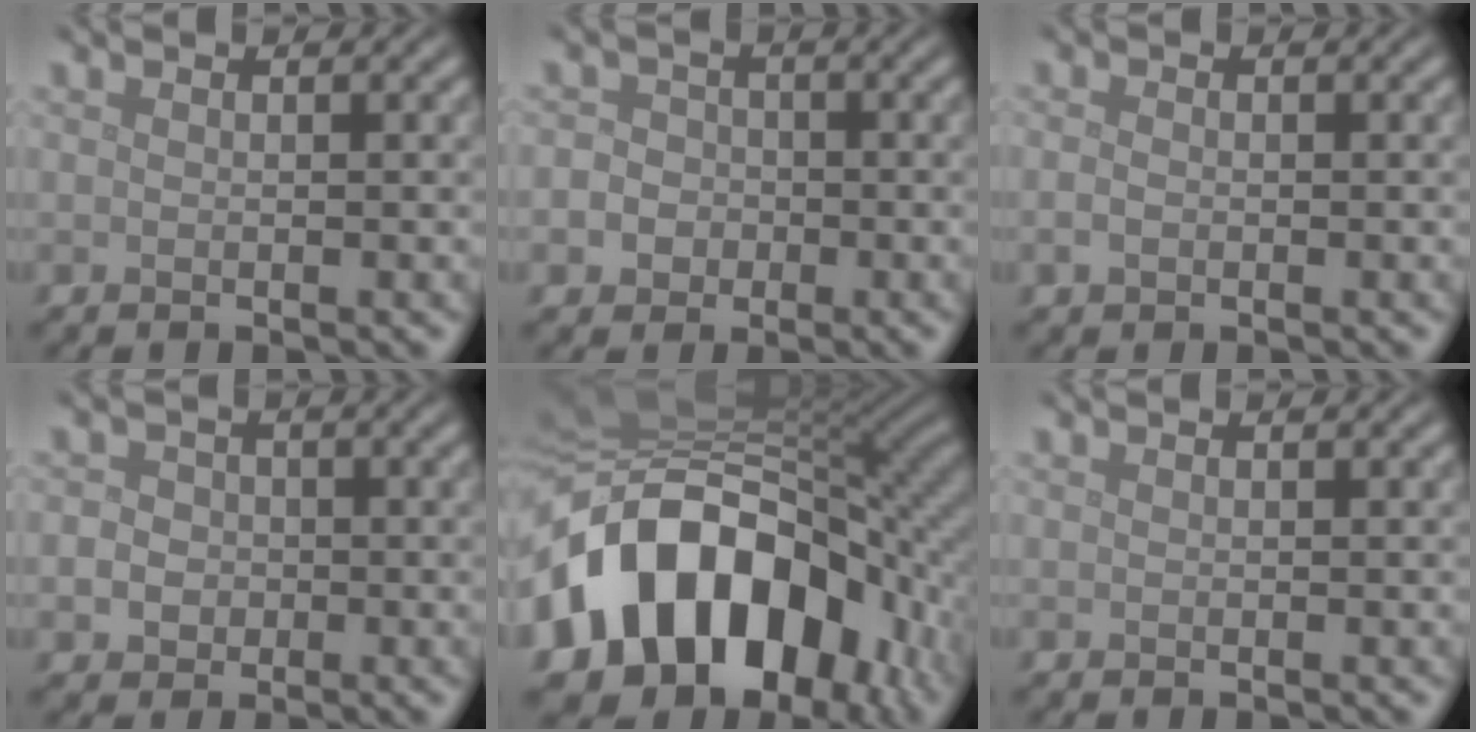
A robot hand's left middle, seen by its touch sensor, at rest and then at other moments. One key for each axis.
{"total": 4.5, "fx": -1.5, "fy": 4.1, "fz": 1.1, "tx": 0.000, "ty": 0.004, "tz": -0.049}
{"total": 1.0, "fx": -0.3, "fy": 0.7, "fz": 0.6, "tx": -0.015, "ty": -0.001, "tz": -0.009}
{"total": 4.3, "fx": -0.9, "fy": 3.9, "fz": 1.5, "tx": -0.009, "ty": 0.008, "tz": -0.037}
{"total": 17.2, "fx": -4.8, "fy": 12.5, "fz": 10.8, "tx": -0.180, "ty": -0.009, "tz": -0.079}
{"total": 0.0}